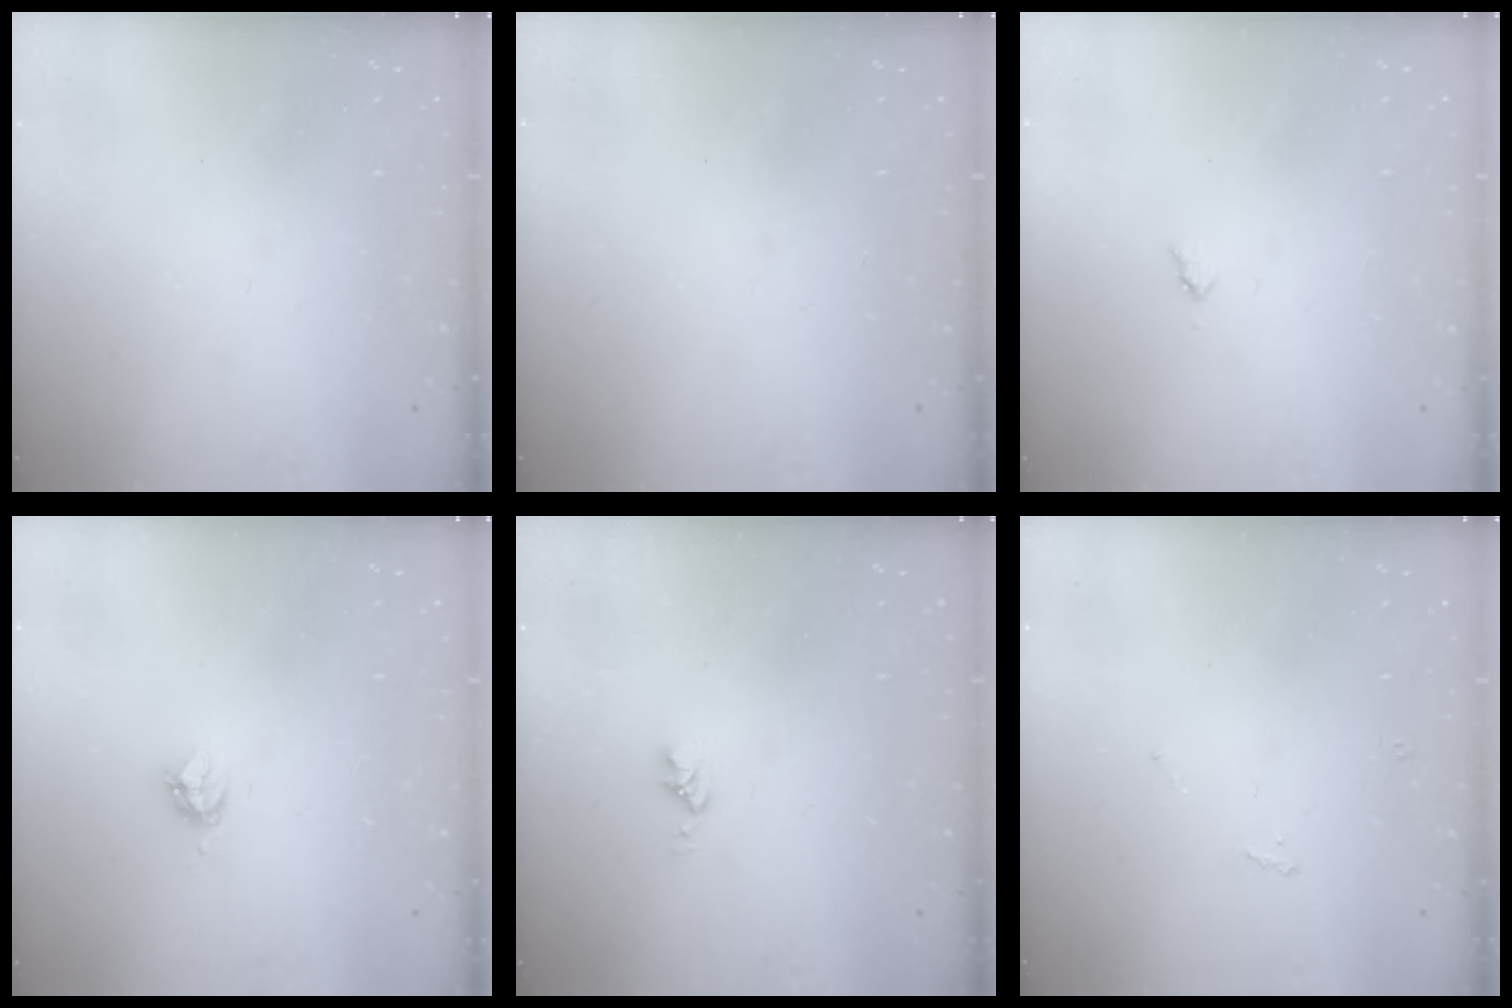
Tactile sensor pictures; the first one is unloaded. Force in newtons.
{"total": 1.1, "press": 1.1, "slide": 0.1}
{"total": 3.0, "press": 3.0, "slide": 0.3}
{"total": 3.9, "press": 3.9, "slide": 0.1}
{"total": 3.0, "press": 3.0, "slide": 0.4}
{"total": 4.7, "press": 4.7, "slide": 0.6}